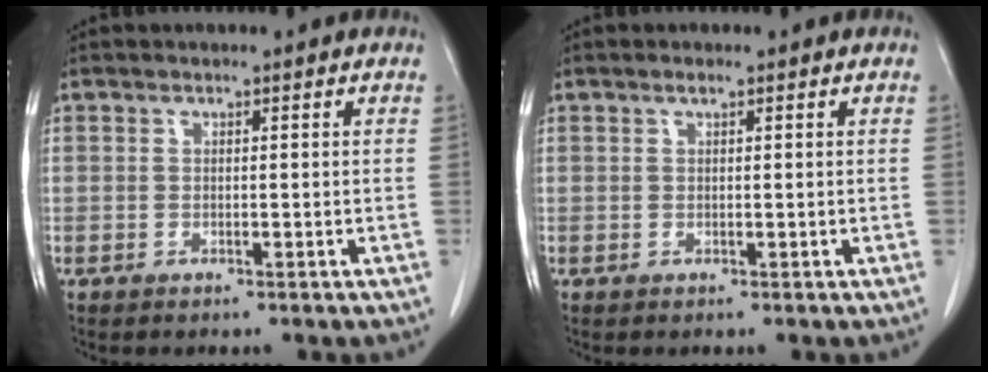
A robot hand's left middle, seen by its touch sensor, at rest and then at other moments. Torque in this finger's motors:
{"motor_torque": [0.11, -0.09, -0.10, 0.00]}